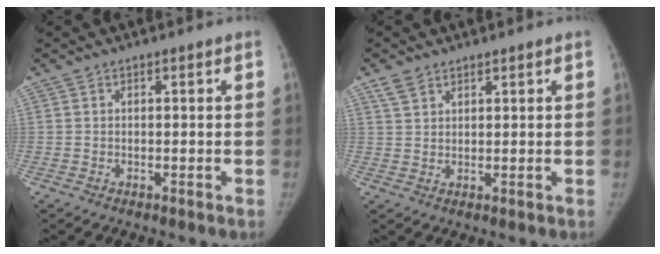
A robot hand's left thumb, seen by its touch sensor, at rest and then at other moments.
{"total": 3.2, "force": [2.3, 1.8, 1.2], "torque": [-0.021, -0.001, 0.051]}